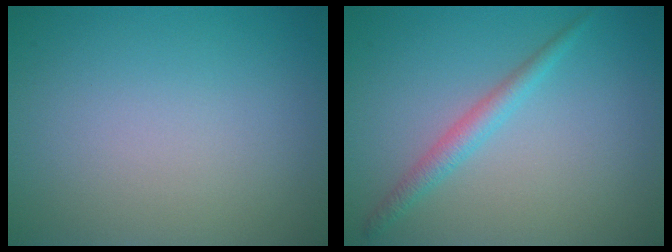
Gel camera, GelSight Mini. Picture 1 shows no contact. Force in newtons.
{"total": 2.0, "press": 2.0, "slide": 0.0}